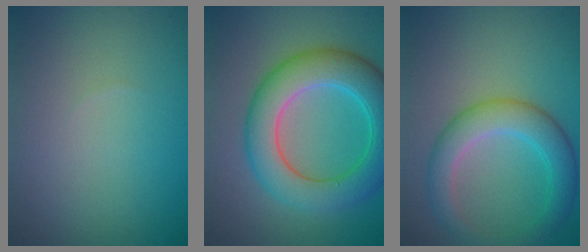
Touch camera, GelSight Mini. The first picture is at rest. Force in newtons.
{"total": 7.8, "press": 7.8, "slide": 0.3}
{"total": 4.5, "press": 4.5, "slide": 0.1}